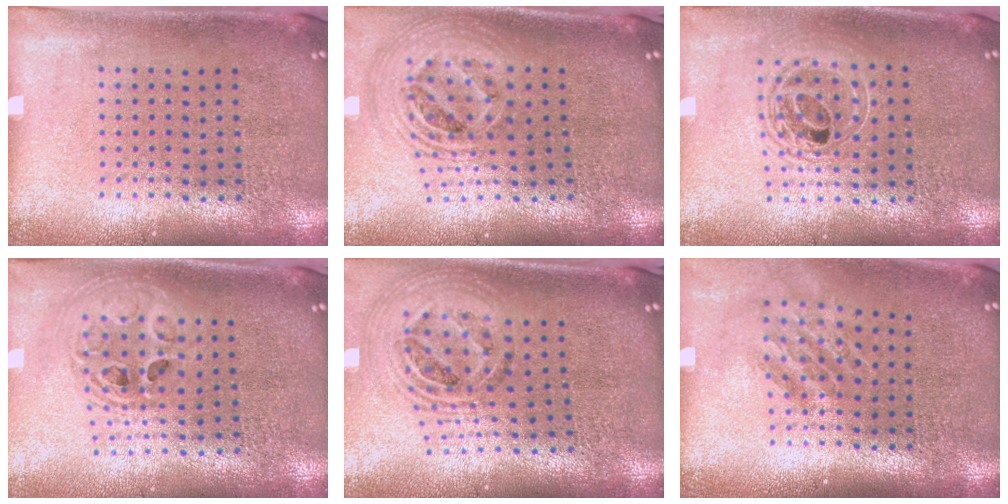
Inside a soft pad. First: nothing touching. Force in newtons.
{"total": 2.4, "press": 1.8, "slide": 1.6}
{"total": 1.7, "press": 1.4, "slide": 1.0}
{"total": 2.0, "press": 1.6, "slide": 1.2}
{"total": 1.7, "press": 1.5, "slide": 0.8}
{"total": 1.5, "press": 1.1, "slide": 1.0}